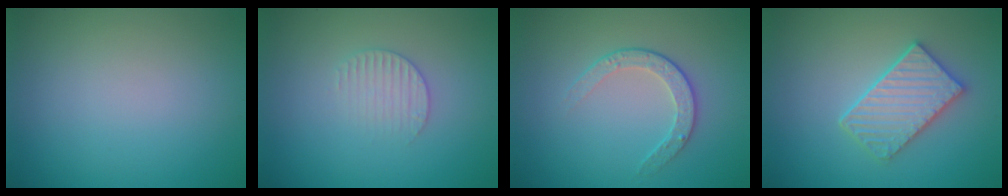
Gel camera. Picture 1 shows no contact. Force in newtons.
{"total": 1.9, "press": 1.9, "slide": 0.3}
{"total": 2.2, "press": 1.6, "slide": 1.5}
{"total": 3.8, "press": 3.5, "slide": 1.4}